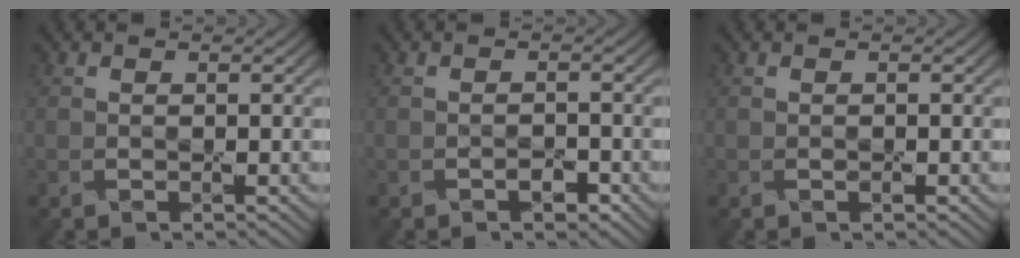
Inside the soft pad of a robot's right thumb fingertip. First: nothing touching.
{"total": 1.5, "force": [-0.9, 0.7, 0.9], "torque": [-0.015, -0.001, -0.016]}
{"total": 0.5, "force": [-0.2, 0.3, 0.3], "torque": [-0.005, -0.002, -0.001]}